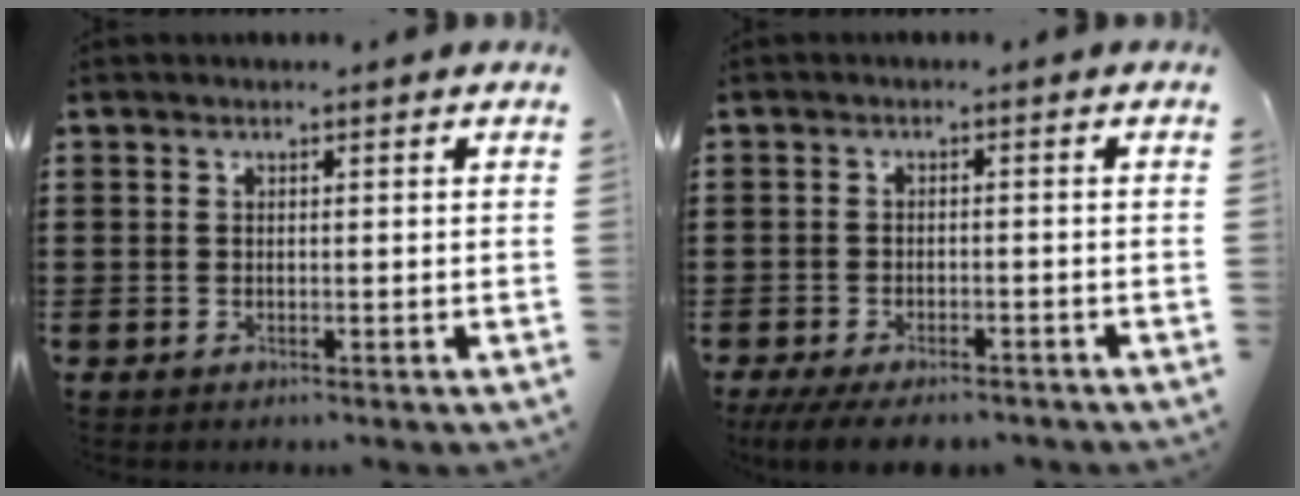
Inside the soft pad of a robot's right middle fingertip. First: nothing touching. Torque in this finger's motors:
{"motor_torque": [1.21, -0.78, 0.21, 0.16]}